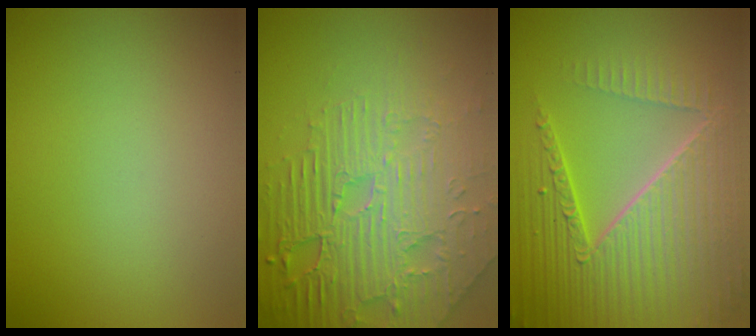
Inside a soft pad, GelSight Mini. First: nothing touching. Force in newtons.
{"total": 6.8, "press": 5.6, "slide": 3.7}
{"total": 9.3, "press": 6.1, "slide": 6.9}